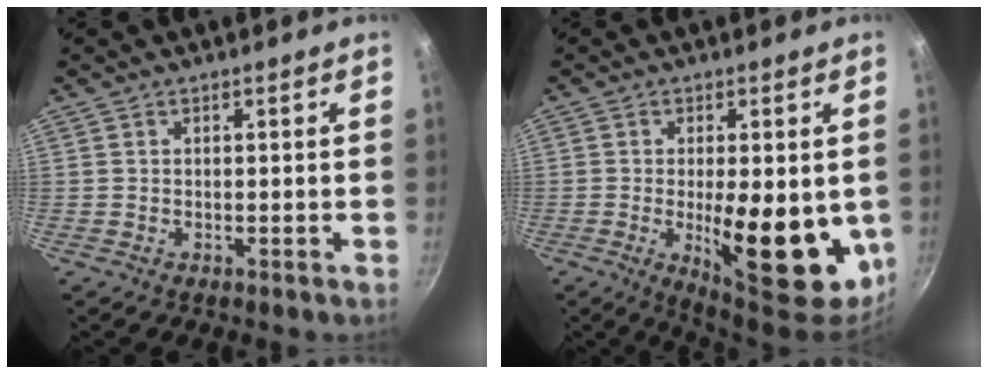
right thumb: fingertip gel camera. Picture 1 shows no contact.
{"total": 16.8, "force": [-2.4, 6.2, 15.4], "torque": [-0.200, -0.015, -0.020]}